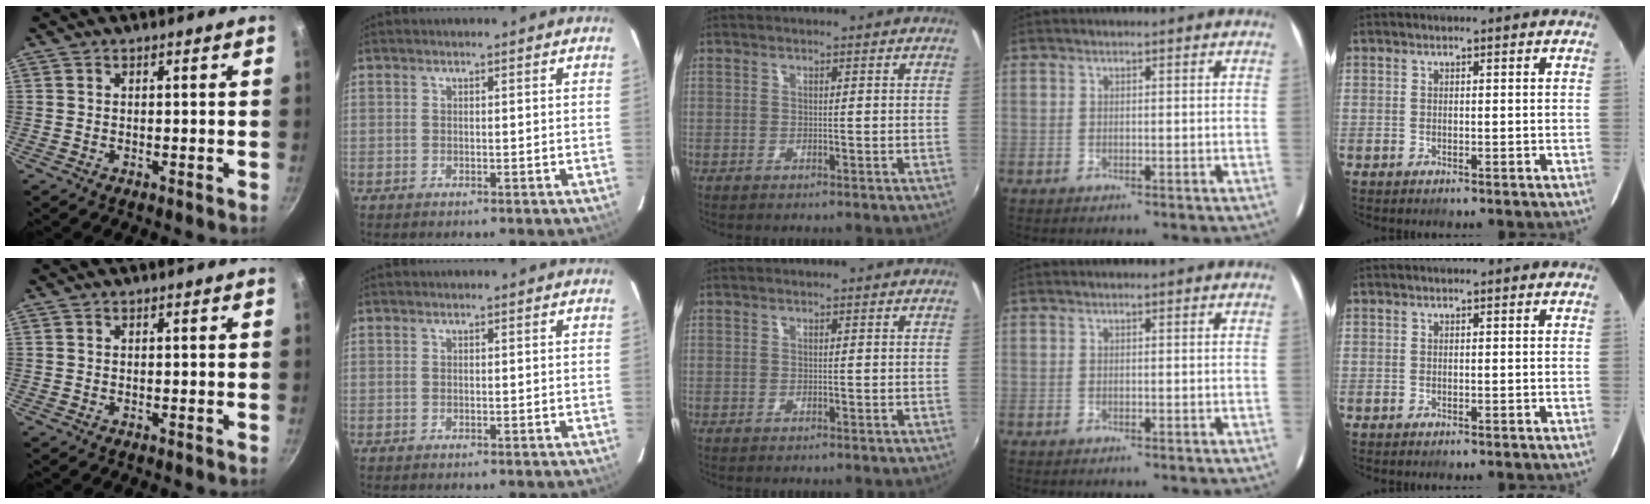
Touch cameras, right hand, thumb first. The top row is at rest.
{}